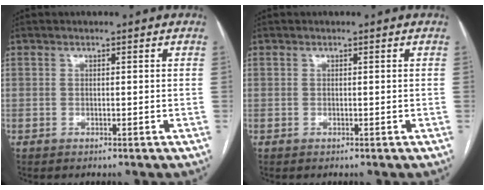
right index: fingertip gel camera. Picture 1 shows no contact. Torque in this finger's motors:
{"motor_torque": [0.02, 0.03, 0.00, 0.00]}